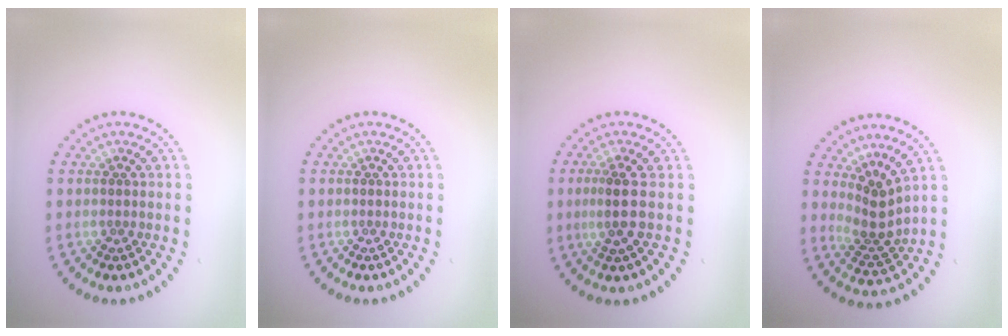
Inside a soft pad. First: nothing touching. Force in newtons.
{"total": 0.0}
{"total": 2.4, "press": 2.1, "slide": 1.3}
{"total": 2.7, "press": 1.9, "slide": 2.0}